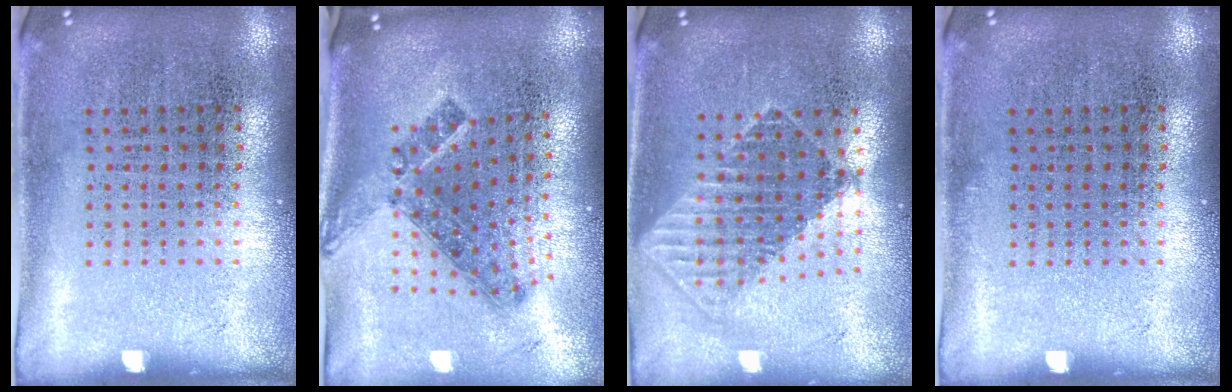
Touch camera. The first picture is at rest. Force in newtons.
{"total": 1.4, "press": 1.0, "slide": 0.9}
{"total": 1.7, "press": 1.4, "slide": 1.0}
{"total": 0.0}